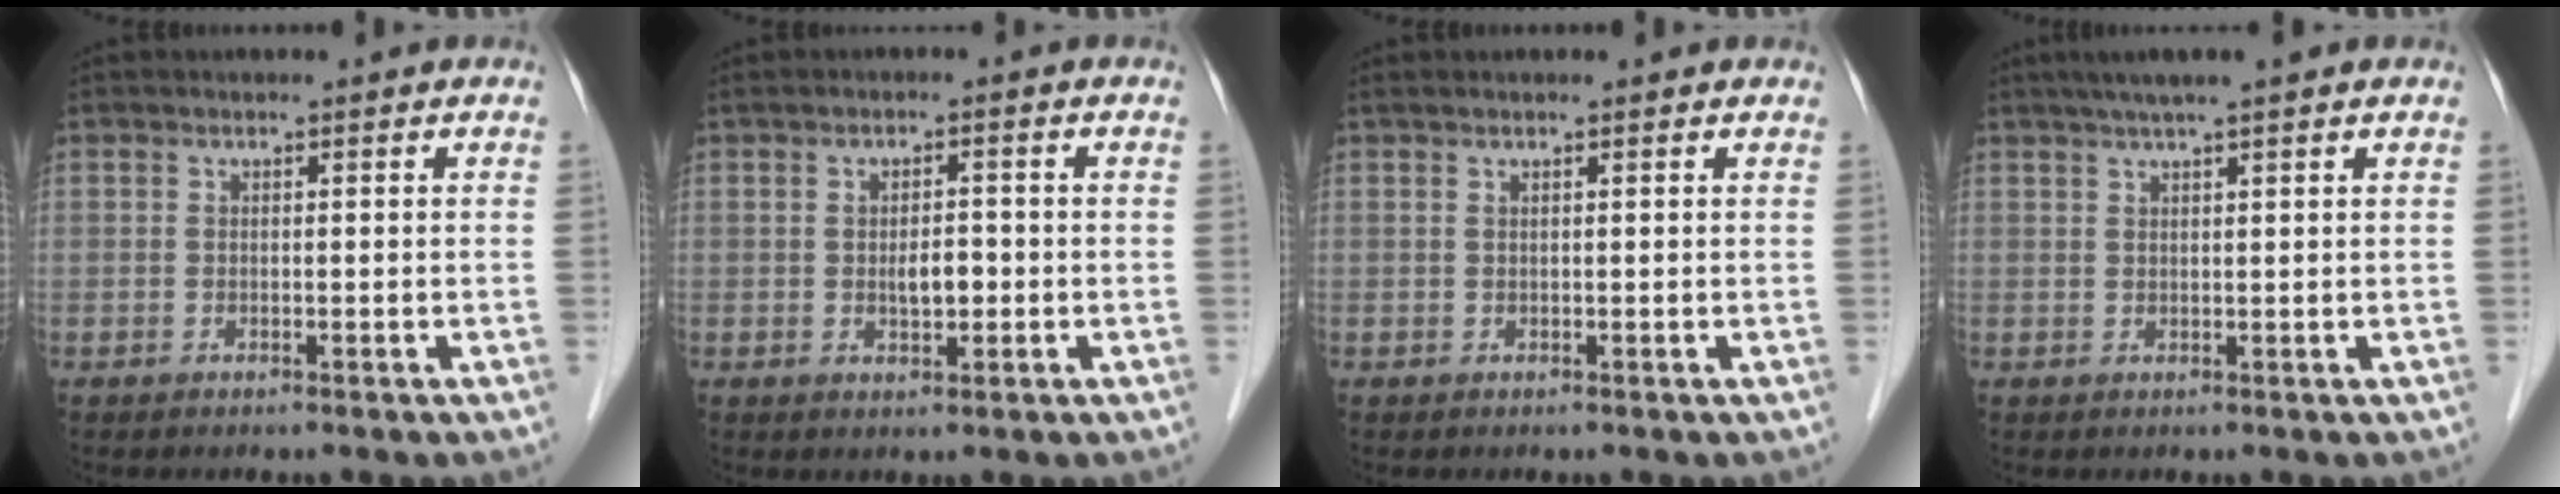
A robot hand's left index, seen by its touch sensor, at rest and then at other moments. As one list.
[{"total": 3.1, "force": [-0.4, 1.2, 2.8], "torque": [-0.049, 0.001, -0.004]}, {"total": 1.1, "force": [0.9, 0.0, 0.7], "torque": [-0.018, 0.020, 0.017]}, {"total": 5.4, "force": [4.0, -0.1, 3.7], "torque": [-0.062, 0.029, 0.067]}]